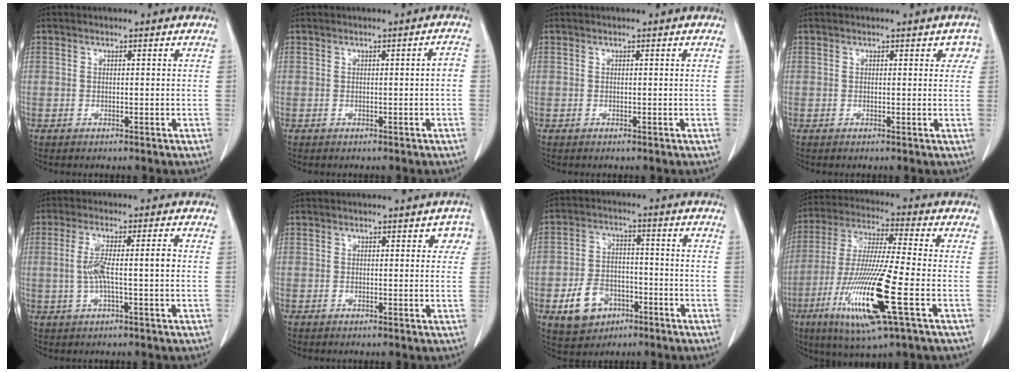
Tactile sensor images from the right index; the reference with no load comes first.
{"total": 1.3, "force": [-0.4, 0.2, 1.3], "torque": [-0.011, 0.002, -0.005]}
{"total": 0.0}
{"total": 2.5, "force": [1.1, 1.6, 1.5], "torque": [-0.001, 0.007, 0.006]}
{"total": 6.2, "force": [-0.2, 0.6, 6.1], "torque": [-0.123, 0.011, -0.004]}
{"total": 2.5, "force": [1.1, 1.7, 1.6], "torque": [0.000, 0.010, 0.006]}
{"total": 8.6, "force": [-3.8, 6.3, 4.4], "torque": [-0.095, 0.011, -0.056]}
{"total": 17.2, "force": [-5.9, 0.5, 16.1], "torque": [-0.336, -0.029, -0.111]}